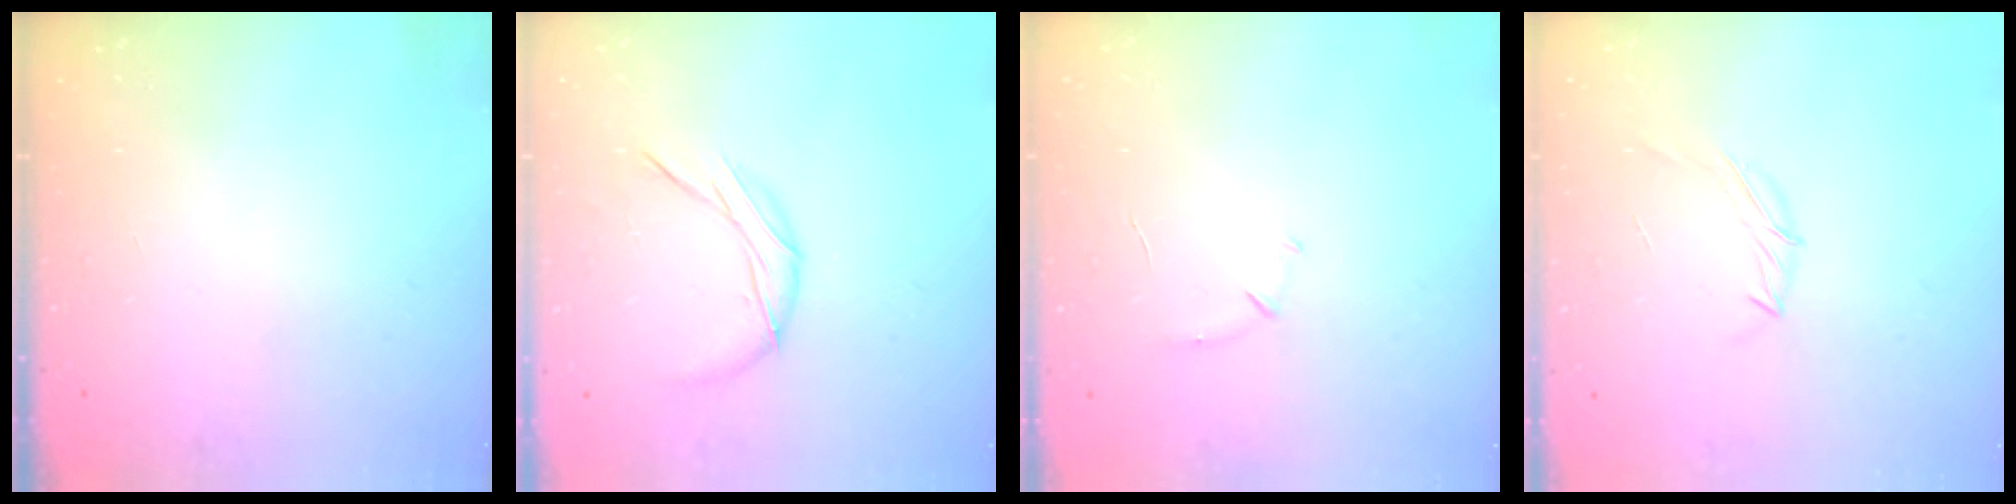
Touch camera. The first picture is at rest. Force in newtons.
{"total": 7.8, "press": 7.8, "slide": 0.1}
{"total": 4.3, "press": 4.2, "slide": 1.1}
{"total": 6.0, "press": 5.9, "slide": 1.1}